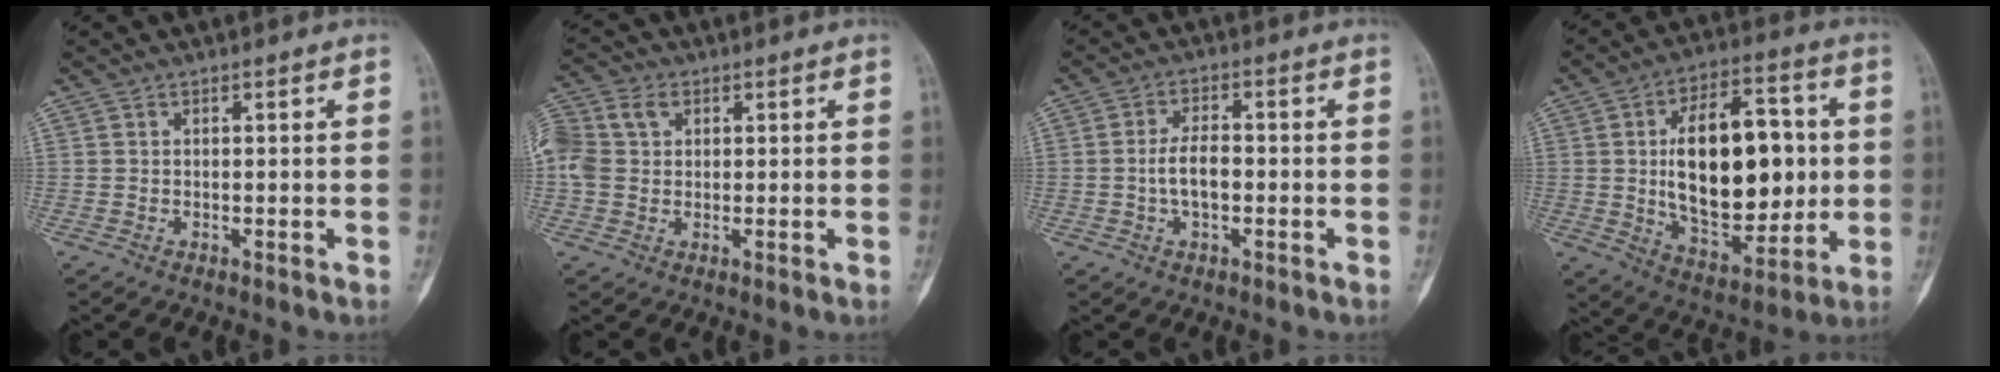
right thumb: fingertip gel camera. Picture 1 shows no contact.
{"total": 11.9, "force": [3.0, 9.1, 7.0], "torque": [-0.174, 0.027, 0.054]}
{"total": 5.3, "force": [-0.8, 2.7, 4.5], "torque": [-0.083, 0.013, -0.018]}
{"total": 23.5, "force": [1.6, 13.0, 19.5], "torque": [-0.269, -0.001, 0.035]}